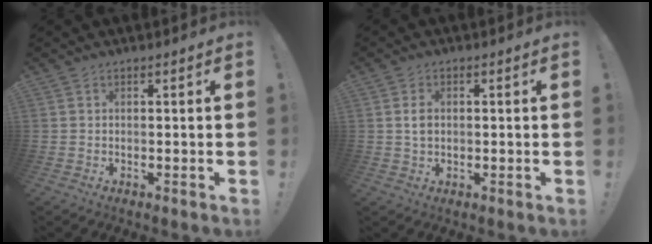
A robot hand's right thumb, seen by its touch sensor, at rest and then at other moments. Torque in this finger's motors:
{"motor_torque": [-0.23, 0.10, -0.06, 0.28, 0.07]}